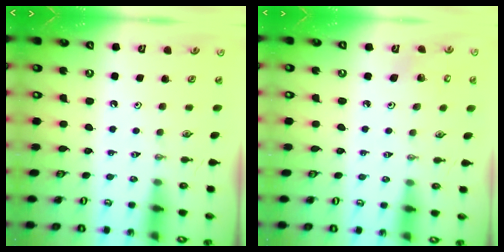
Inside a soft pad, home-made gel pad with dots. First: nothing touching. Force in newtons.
{"total": 3.0, "press": 2.6, "slide": 1.5}